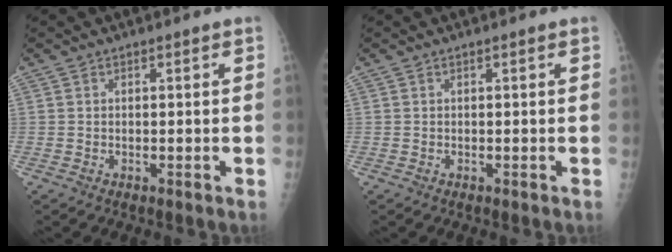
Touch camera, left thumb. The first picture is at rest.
{"total": 0.0}